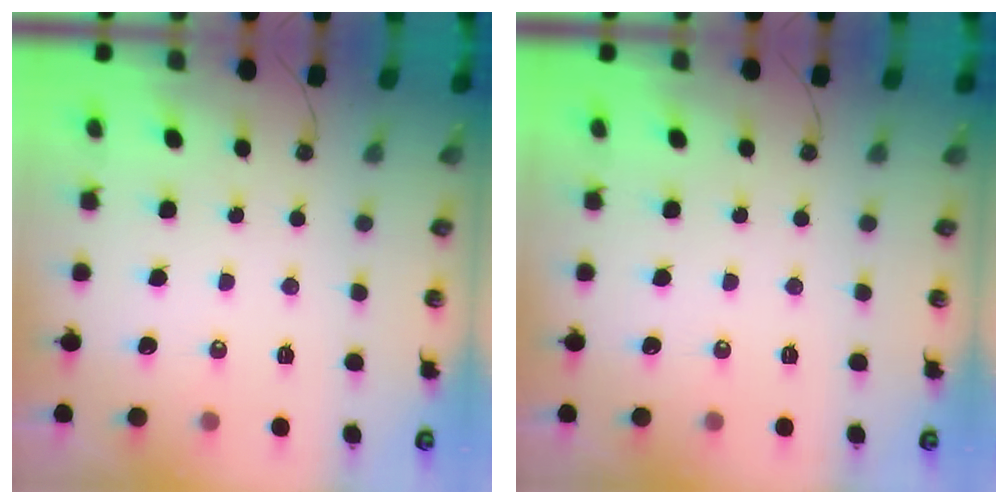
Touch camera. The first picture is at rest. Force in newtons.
{"total": 0.0}